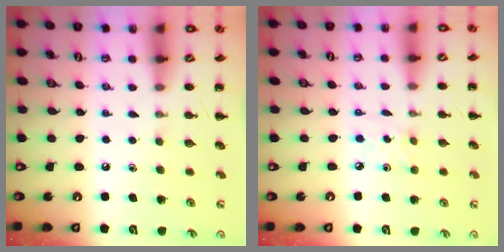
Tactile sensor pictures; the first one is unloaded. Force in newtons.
{"total": 2.1, "press": 2.0, "slide": 0.4}